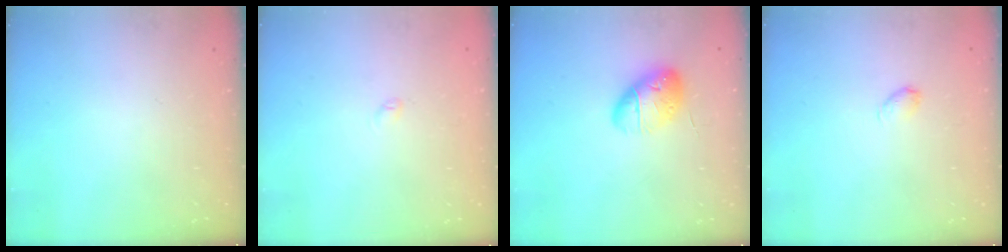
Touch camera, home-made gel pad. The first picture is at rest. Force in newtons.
{"total": 2.3, "press": 2.3, "slide": 0.3}
{"total": 12.9, "press": 12.6, "slide": 2.8}
{"total": 3.1, "press": 3.0, "slide": 0.6}